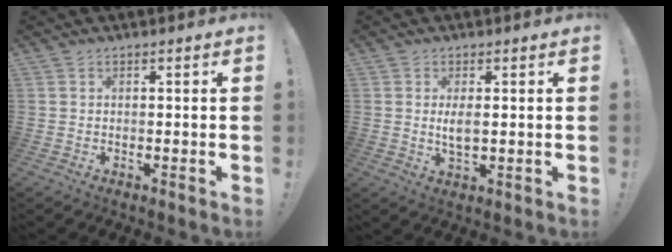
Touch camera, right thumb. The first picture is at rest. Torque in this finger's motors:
{"motor_torque": [-0.13, 0.36, 0.02, -0.03, 0.00]}